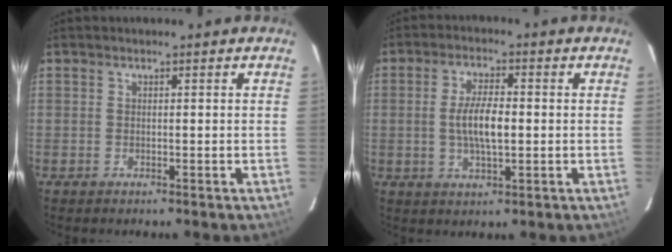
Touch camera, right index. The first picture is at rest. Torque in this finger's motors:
{"motor_torque": [1.29, -0.10, 0.71, 0.15]}